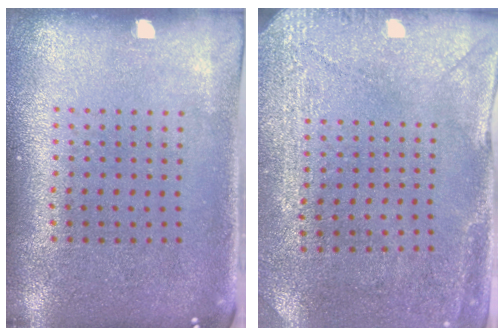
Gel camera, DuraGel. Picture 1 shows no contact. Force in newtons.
{"total": 2.9, "press": 2.4, "slide": 1.6}